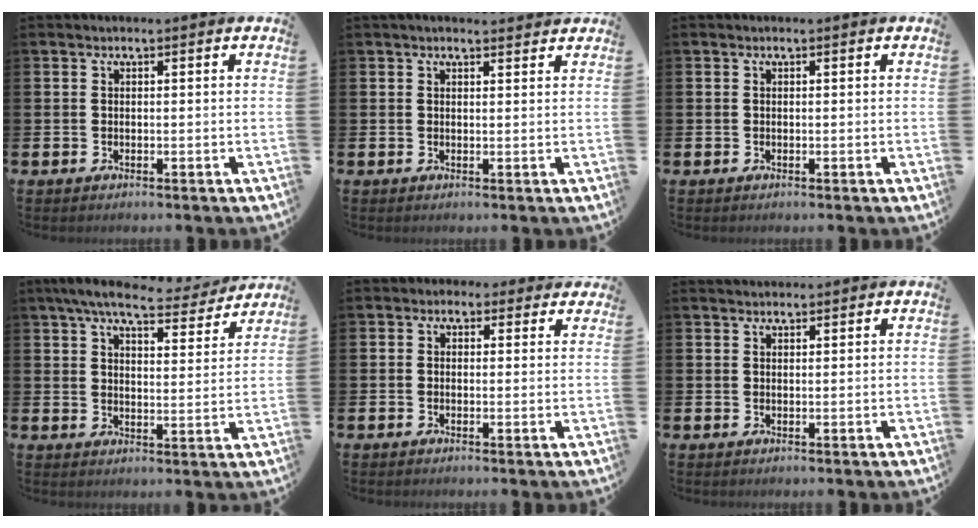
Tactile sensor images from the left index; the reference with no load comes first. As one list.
[{"total": 1.5, "force": [1.5, 0.2, 0.3], "torque": [0.005, -0.007, 0.024]}, {"total": 0.0}, {"total": 7.9, "force": [7.0, 1.8, 3.1], "torque": [-0.063, -0.038, 0.120]}, {"total": 1.5, "force": [1.0, 1.2, 0.0], "torque": [0.007, 0.000, 0.013]}, {"total": 1.1, "force": [1.1, 0.2, 0.0], "torque": [0.014, -0.003, 0.018]}]